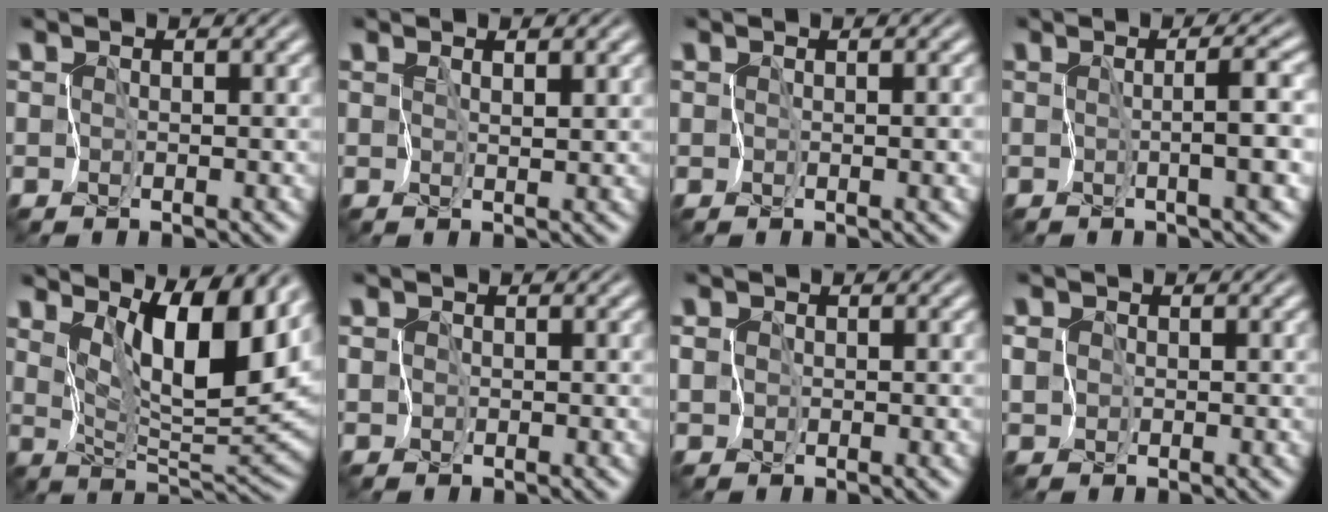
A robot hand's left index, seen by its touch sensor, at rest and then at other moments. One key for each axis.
{"total": 1.2, "fx": 0.8, "fy": 0.1, "fz": 0.9, "tx": -0.015, "ty": -0.006, "tz": 0.020}
{"total": 1.4, "fx": -0.5, "fy": 0.5, "fz": 1.1, "tx": -0.007, "ty": -0.004, "tz": -0.002}
{"total": 3.4, "fx": -0.4, "fy": 0.0, "fz": 3.4, "tx": -0.045, "ty": 0.000, "tz": -0.006}
{"total": 8.4, "fx": 4.3, "fy": 2.2, "fz": 6.9, "tx": -0.113, "ty": -0.012, "tz": 0.073}
{"total": 0.5, "fx": -0.3, "fy": 0.3, "fz": -0.3, "tx": 0.007, "ty": -0.003, "tz": -0.004}
{"total": 0.9, "fx": -0.3, "fy": 0.9, "fz": -0.1, "tx": 0.005, "ty": -0.002, "tz": -0.003}
{"total": 1.7, "fx": -0.2, "fy": 1.6, "fz": 0.3, "tx": -0.006, "ty": 0.000, "tz": -0.001}